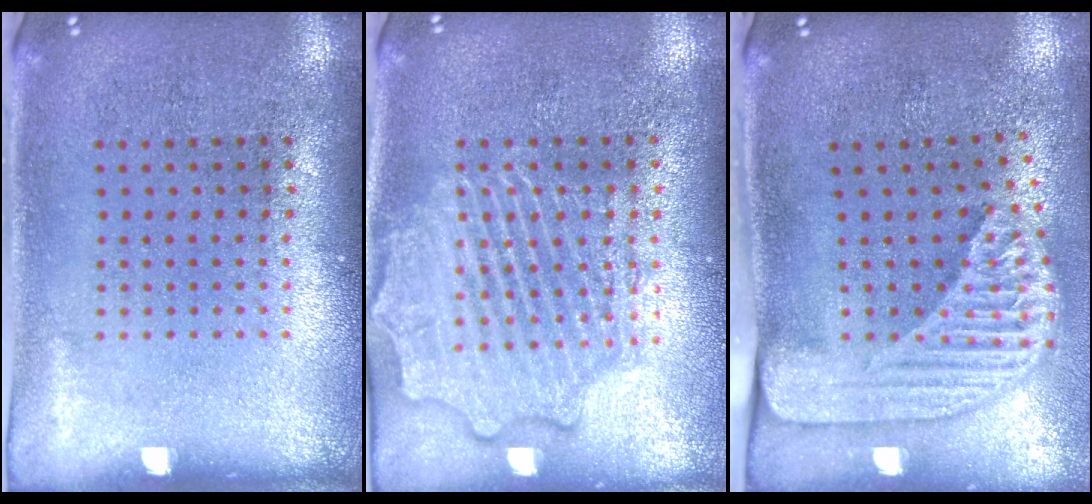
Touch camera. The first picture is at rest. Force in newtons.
{"total": 3.8, "press": 3.8, "slide": 0.5}
{"total": 2.4, "press": 1.7, "slide": 1.6}